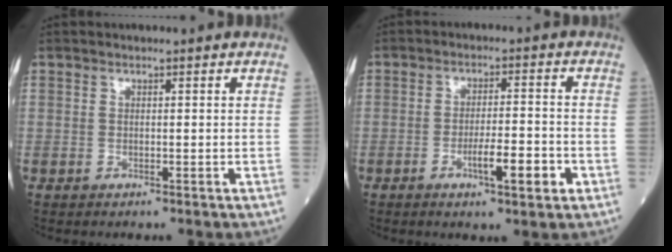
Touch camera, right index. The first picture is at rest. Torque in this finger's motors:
{"motor_torque": [1.35, -0.52, 0.66, 0.16]}